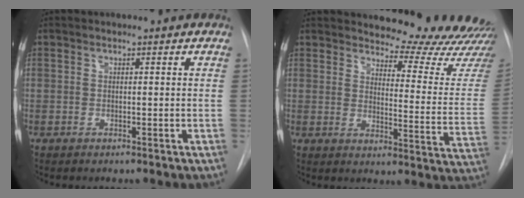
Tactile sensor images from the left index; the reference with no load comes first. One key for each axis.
{"total": 16.6, "fx": 16.2, "fy": 0.5, "fz": 3.4, "tx": -0.030, "ty": -0.125, "tz": 0.178}